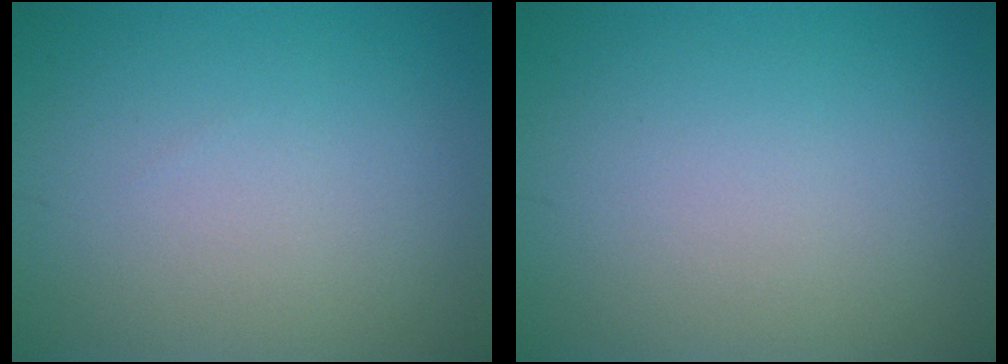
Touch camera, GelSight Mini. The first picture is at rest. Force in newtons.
{"total": 0.0}